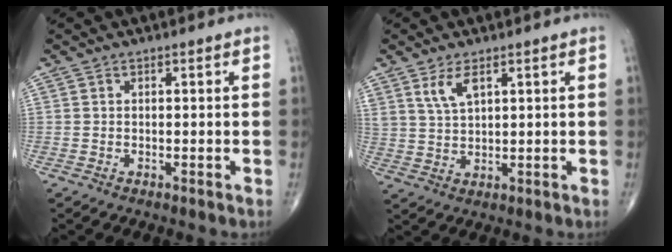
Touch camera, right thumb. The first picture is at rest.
{"total": 4.8, "force": [2.7, 2.0, 3.4], "torque": [-0.066, -0.013, 0.059]}